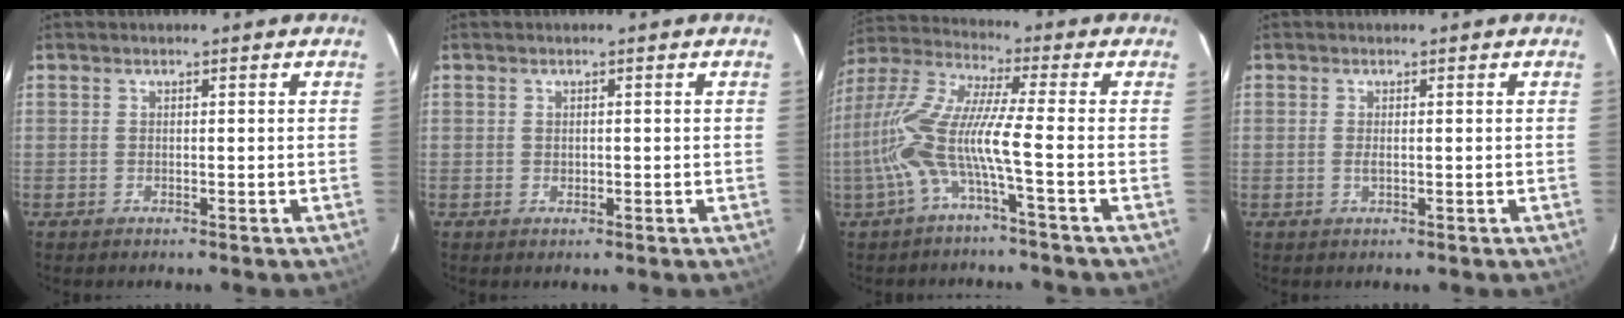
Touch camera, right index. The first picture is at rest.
{"total": 0.8, "force": [-0.1, 0.7, 0.4], "torque": [-0.003, 0.000, 0.001]}
{"total": 12.2, "force": [-3.9, -0.1, 11.6], "torque": [-0.233, -0.001, -0.079]}
{"total": 1.2, "force": [-0.2, 0.4, 1.1], "torque": [-0.023, -0.001, -0.003]}